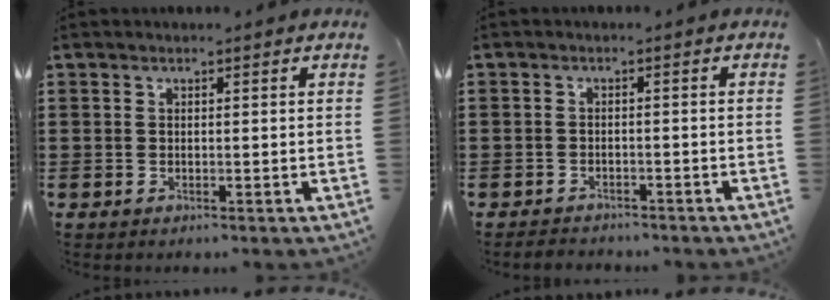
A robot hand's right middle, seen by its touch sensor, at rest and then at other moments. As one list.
[{"total": 1.7, "force": [-1.7, 0.4, -0.2], "torque": [-0.003, 0.000, -0.038]}]